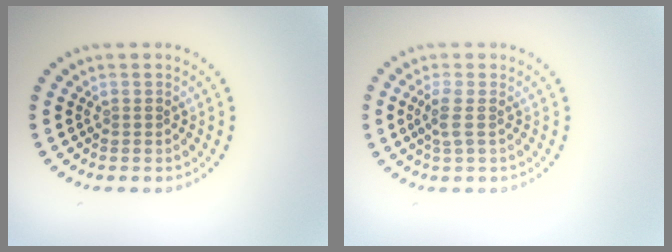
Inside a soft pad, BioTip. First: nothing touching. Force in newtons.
{"total": 1.4, "press": 1.2, "slide": 0.8}